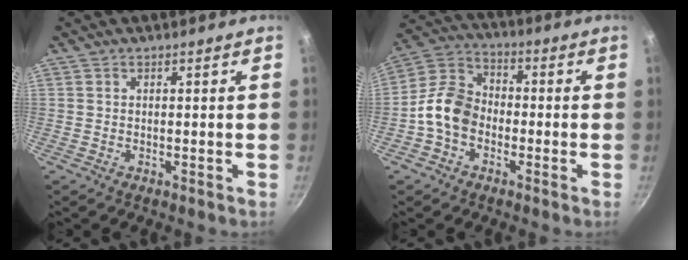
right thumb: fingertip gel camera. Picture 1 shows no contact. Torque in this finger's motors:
{"motor_torque": [1.44, 1.77, 0.82, -1.03, 0.34]}